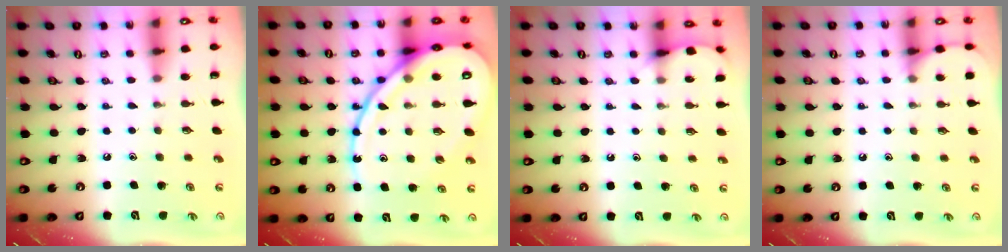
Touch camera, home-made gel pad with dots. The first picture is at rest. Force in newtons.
{"total": 20.9, "press": 20.8, "slide": 2.3}
{"total": 3.9, "press": 3.9, "slide": 0.3}
{"total": 3.9, "press": 3.8, "slide": 0.5}